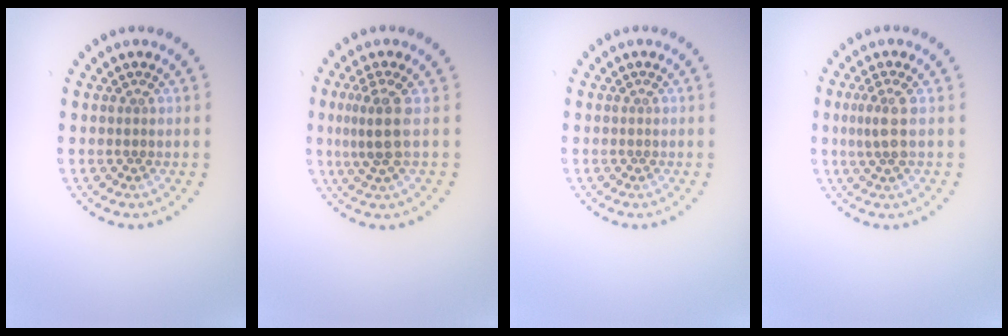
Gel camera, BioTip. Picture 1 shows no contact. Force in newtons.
{"total": 2.8, "press": 2.2, "slide": 1.8}
{"total": 0.0}
{"total": 1.9, "press": 1.6, "slide": 1.1}